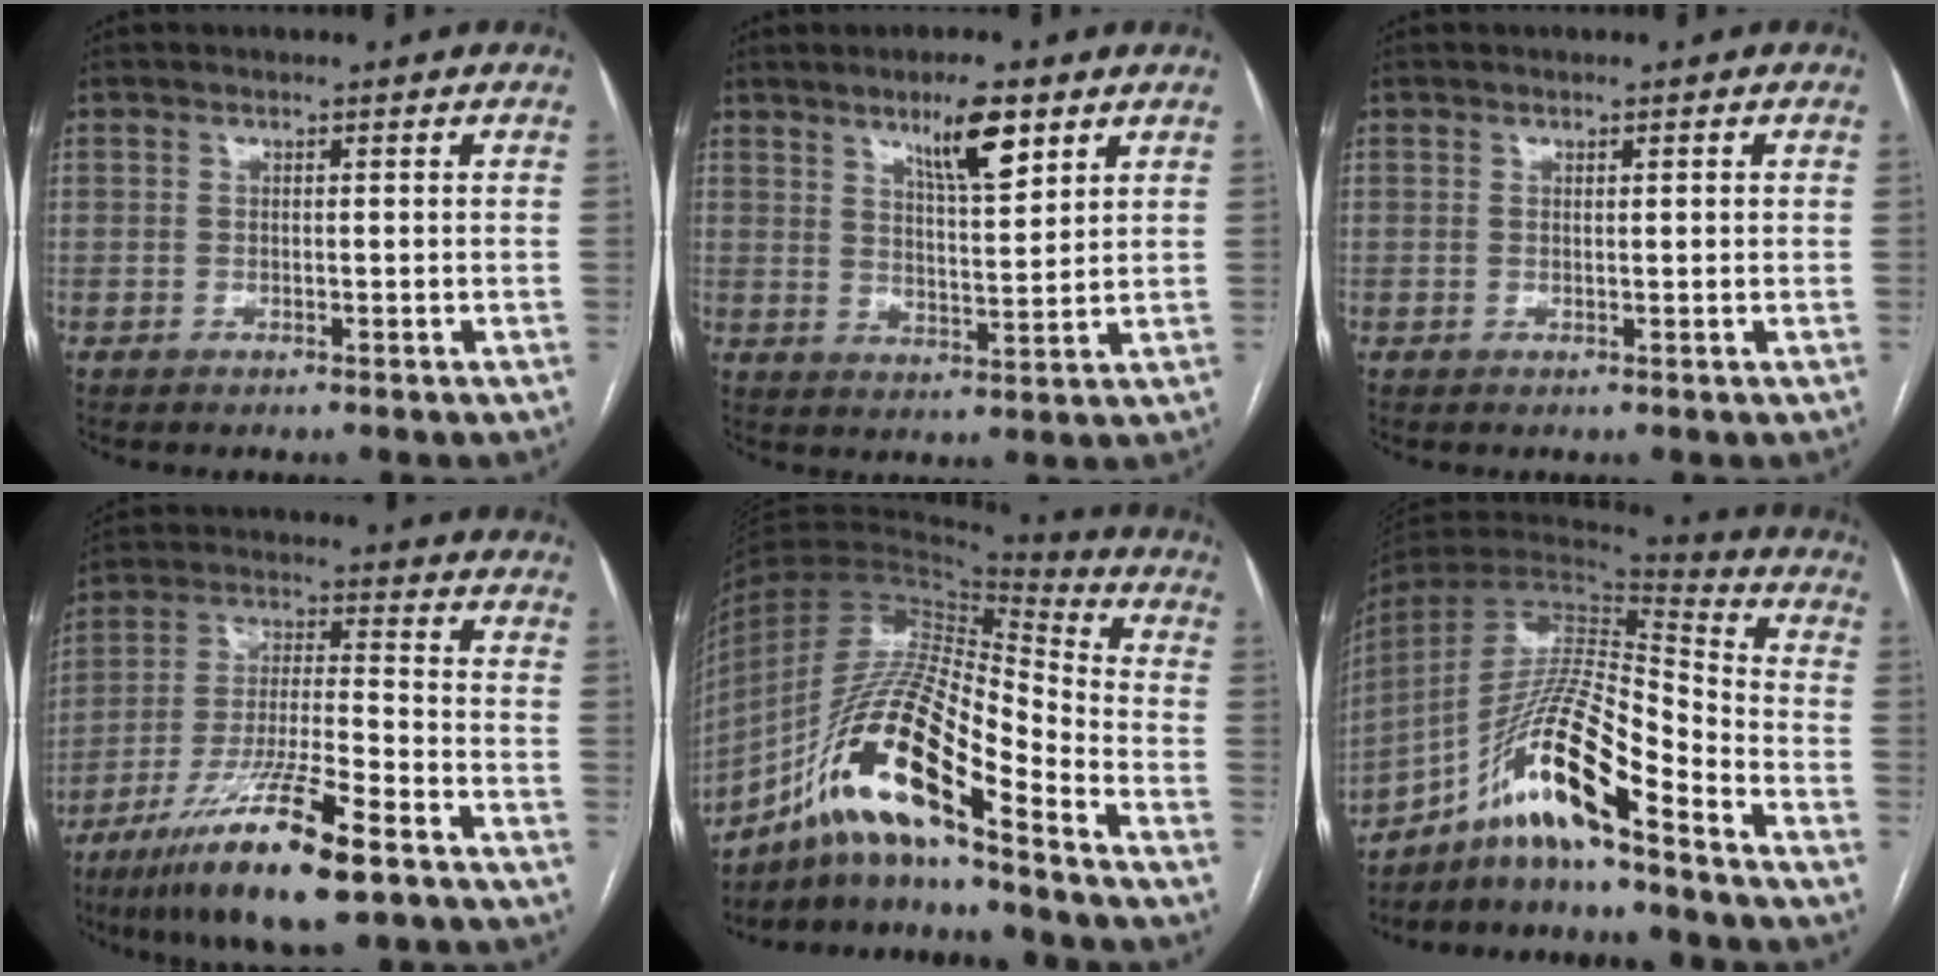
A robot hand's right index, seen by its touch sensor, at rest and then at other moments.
{"total": 7.9, "force": [4.8, 1.3, 6.0], "torque": [-0.105, -0.003, 0.084]}
{"total": 0.8, "force": [0.3, 0.1, 0.8], "torque": [-0.014, 0.002, 0.004]}
{"total": 16.7, "force": [-10.4, 1.6, 13.0], "torque": [-0.252, -0.037, -0.188]}
{"total": 17.2, "force": [-10.4, 2.1, 13.6], "torque": [-0.258, 0.007, -0.184]}
{"total": 16.0, "force": [-10.8, 1.1, 11.8], "torque": [-0.225, 0.009, -0.195]}